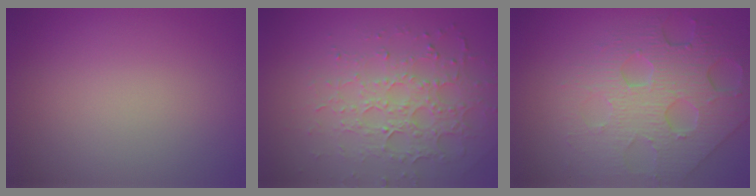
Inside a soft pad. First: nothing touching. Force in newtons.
{"total": 4.6, "press": 4.0, "slide": 2.2}
{"total": 8.0, "press": 5.5, "slide": 5.9}